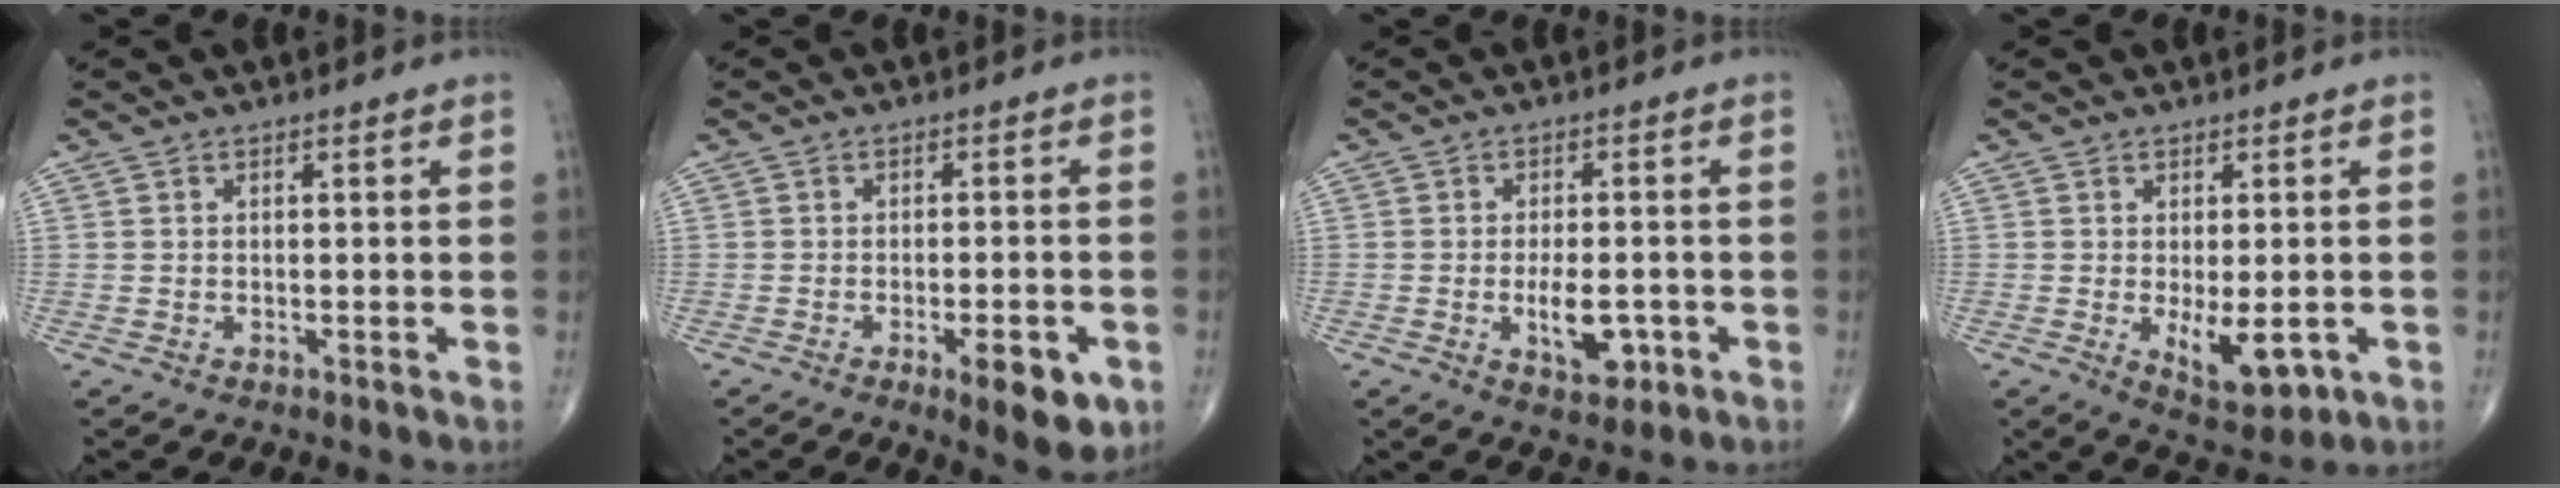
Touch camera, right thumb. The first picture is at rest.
{"total": 8.1, "force": [-3.4, 2.6, 6.9], "torque": [-0.087, 0.001, -0.041]}
{"total": 6.6, "force": [-1.9, 3.2, 5.5], "torque": [-0.077, 0.000, -0.023]}
{"total": 7.7, "force": [-1.6, 3.3, 6.7], "torque": [-0.091, -0.016, -0.012]}